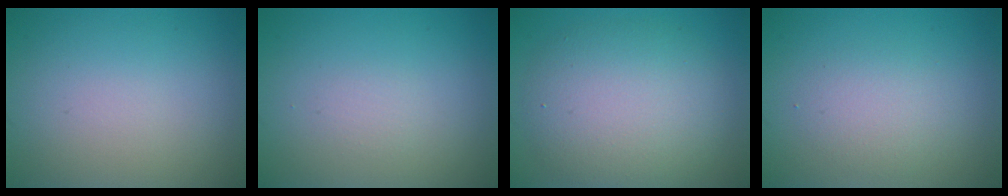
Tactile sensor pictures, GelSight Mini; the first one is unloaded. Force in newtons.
{"total": 0.8, "press": 0.8, "slide": 0.0}
{"total": 6.7, "press": 6.7, "slide": 0.5}
{"total": 2.1, "press": 2.1, "slide": 0.2}